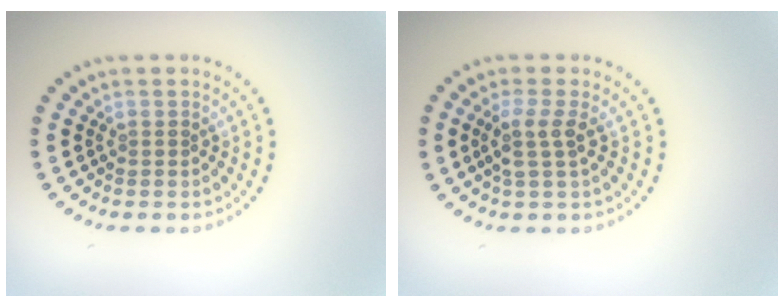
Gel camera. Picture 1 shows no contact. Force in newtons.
{"total": 2.4, "press": 1.9, "slide": 1.5}